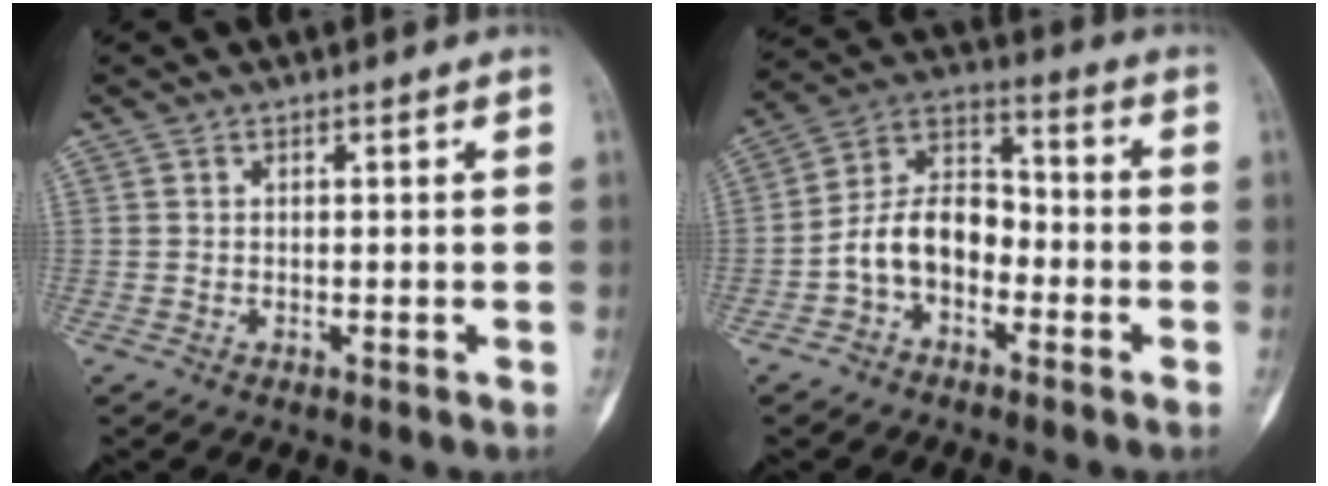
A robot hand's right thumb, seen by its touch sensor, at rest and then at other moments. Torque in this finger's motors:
{"motor_torque": [0.22, 0.15, 0.63, -0.62, 0.02]}